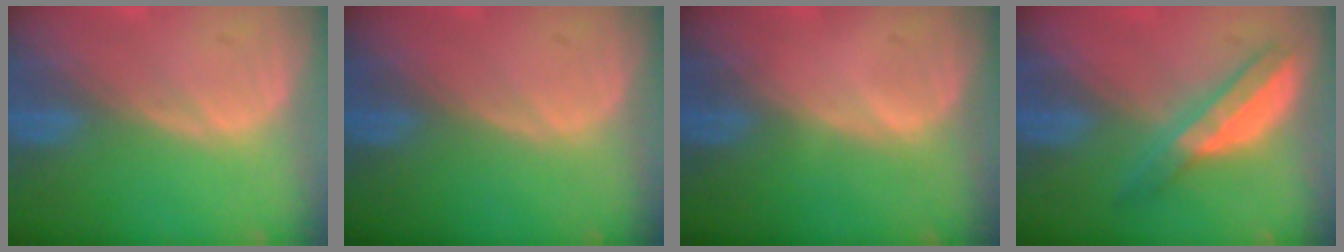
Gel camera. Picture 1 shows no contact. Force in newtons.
{"total": 0.0}
{"total": 0.5, "press": 0.1, "slide": 0.5}
{"total": 4.8, "press": 4.8, "slide": 0.7}